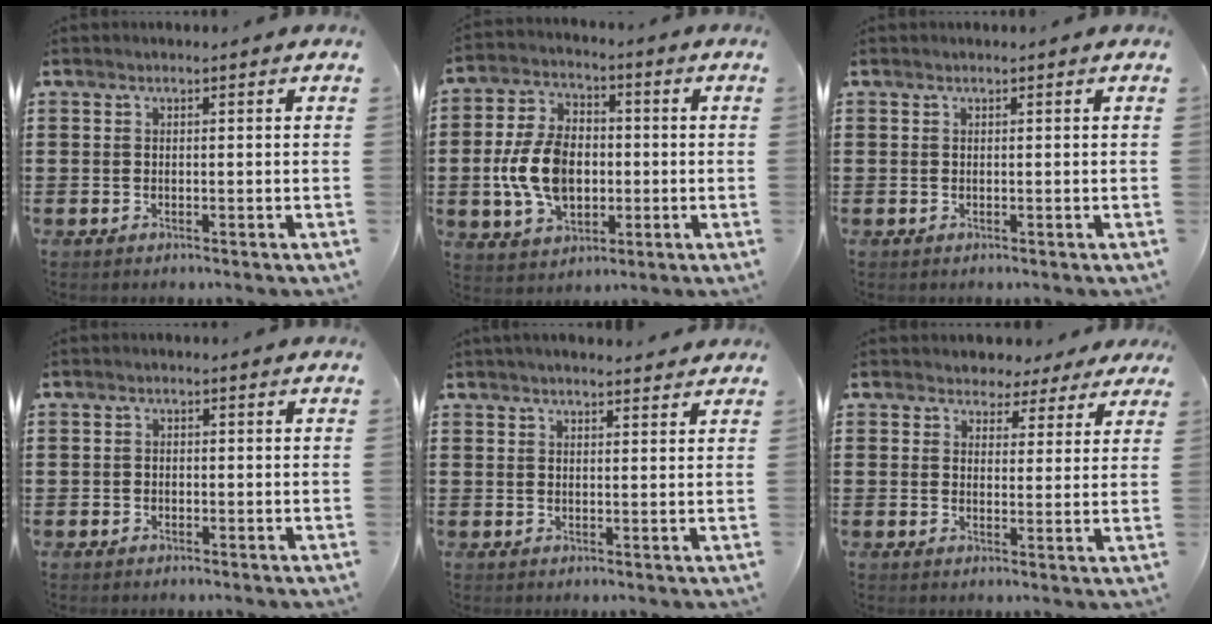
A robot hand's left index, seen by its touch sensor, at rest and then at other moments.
{"total": 10.5, "force": [-1.0, 7.1, 7.7], "torque": [-0.181, 0.012, -0.022]}
{"total": 0.0}
{"total": 0.8, "force": [-0.5, 0.6, 0.2], "torque": [-0.006, -0.001, -0.011]}
{"total": 2.1, "force": [2.0, 0.2, 0.6], "torque": [-0.016, 0.000, 0.039]}
{"total": 3.6, "force": [2.9, 2.1, 0.3], "torque": [-0.016, -0.003, 0.051]}